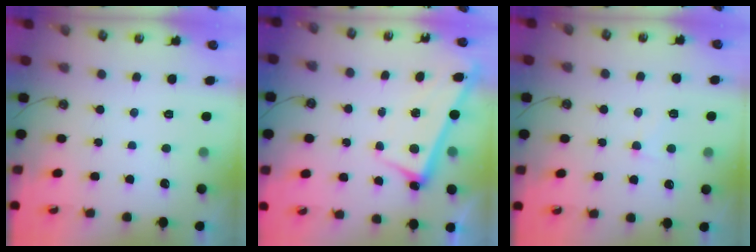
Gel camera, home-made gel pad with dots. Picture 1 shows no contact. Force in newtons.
{"total": 2.5, "press": 2.5, "slide": 0.3}
{"total": 0.9, "press": 0.6, "slide": 0.7}